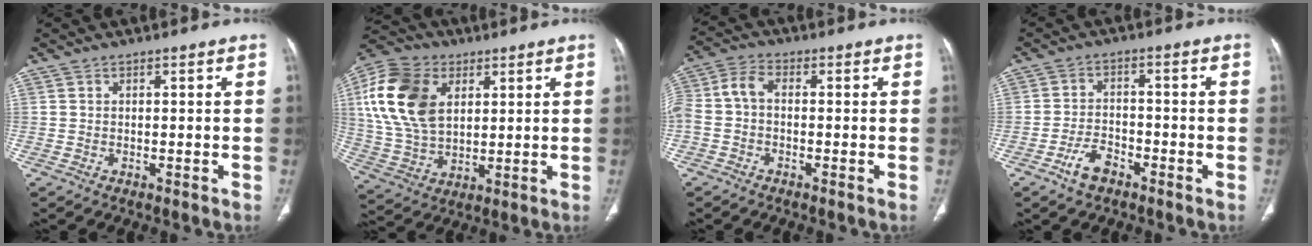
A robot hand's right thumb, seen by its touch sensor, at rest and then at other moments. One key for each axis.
{"total": 17.9, "fx": 5.2, "fy": 11.8, "fz": 12.4, "tx": -0.235, "ty": -0.006, "tz": 0.100}
{"total": 6.7, "fx": -0.6, "fy": 4.1, "fz": 5.3, "tx": -0.116, "ty": 0.025, "tz": -0.021}
{"total": 5.2, "fx": -3.3, "fy": 2.7, "fz": 2.9, "tx": -0.050, "ty": 0.024, "tz": -0.059}